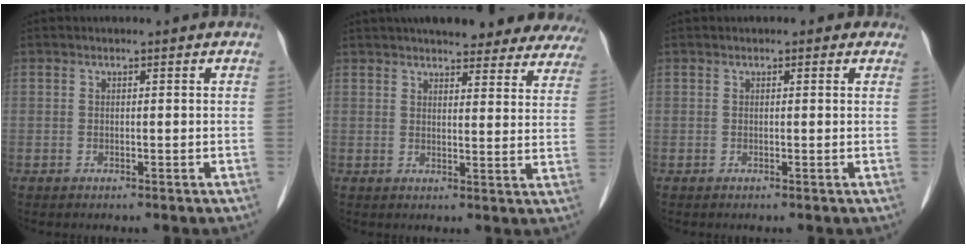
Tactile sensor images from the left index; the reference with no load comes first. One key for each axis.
{"total": 23.0, "fx": 20.3, "fy": 5.6, "fz": 9.3, "tx": -0.115, "ty": -0.009, "tz": 0.231}
{"total": 1.1, "fx": 0.7, "fy": 0.7, "fz": 0.4, "tx": -0.002, "ty": 0.004, "tz": 0.000}